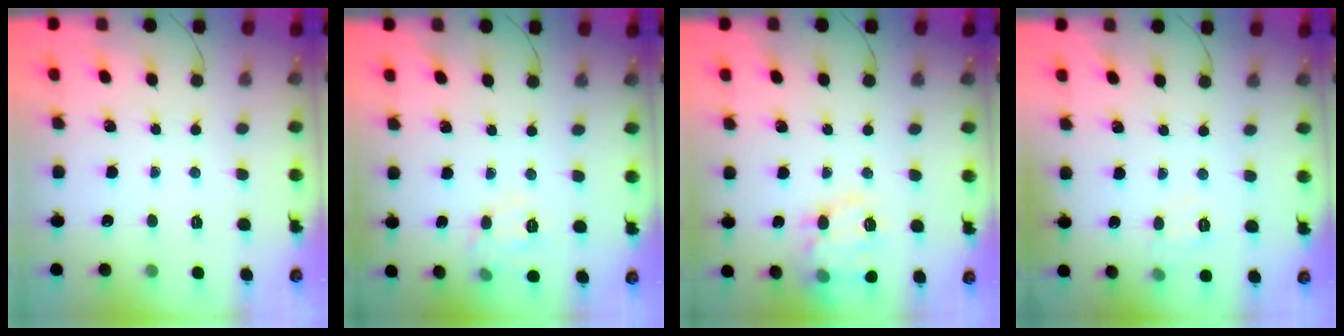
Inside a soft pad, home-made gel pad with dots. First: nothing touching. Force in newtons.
{"total": 8.5, "press": 8.4, "slide": 1.5}
{"total": 15.6, "press": 15.6, "slide": 1.1}
{"total": 4.7, "press": 4.4, "slide": 1.6}